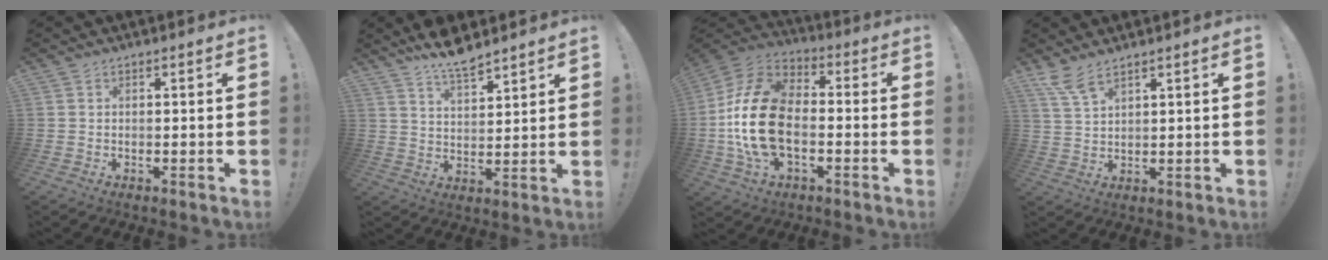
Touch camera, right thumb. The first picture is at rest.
{"total": 8.3, "force": [7.0, 2.1, 3.9], "torque": [-0.068, -0.048, 0.127]}
{"total": 21.6, "force": [-3.3, 13.4, 16.6], "torque": [-0.321, 0.034, -0.044]}
{"total": 5.6, "force": [4.4, 1.1, 3.3], "torque": [-0.072, -0.020, 0.081]}